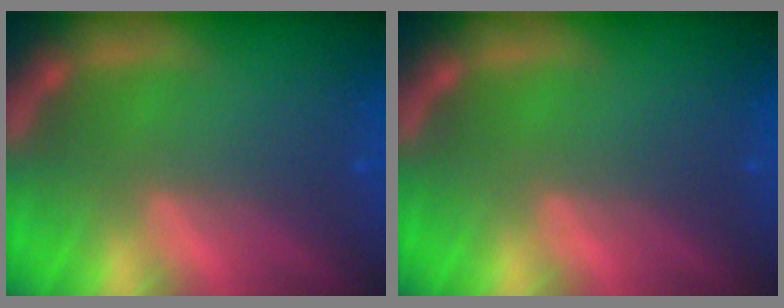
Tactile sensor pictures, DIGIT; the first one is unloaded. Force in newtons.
{"total": 0.0}